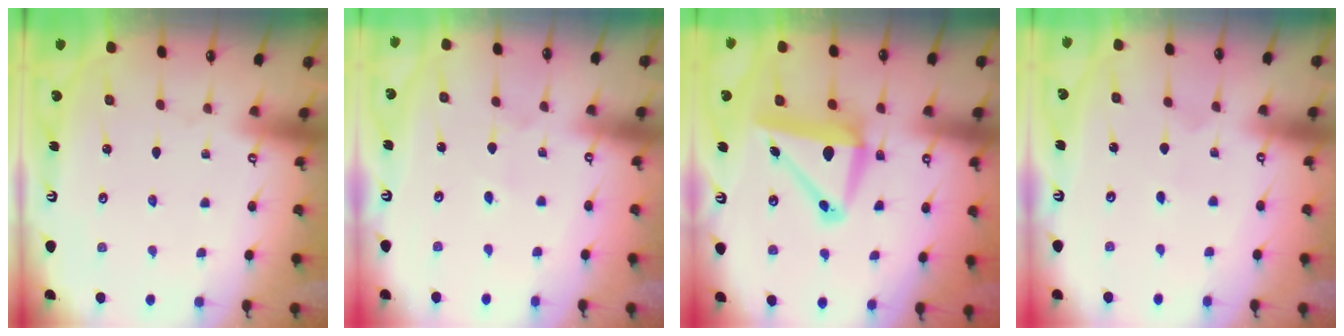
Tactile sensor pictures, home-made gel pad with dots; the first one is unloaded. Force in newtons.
{"total": 2.8, "press": 2.8, "slide": 0.3}
{"total": 9.4, "press": 9.1, "slide": 2.4}
{"total": 2.7, "press": 2.7, "slide": 0.2}